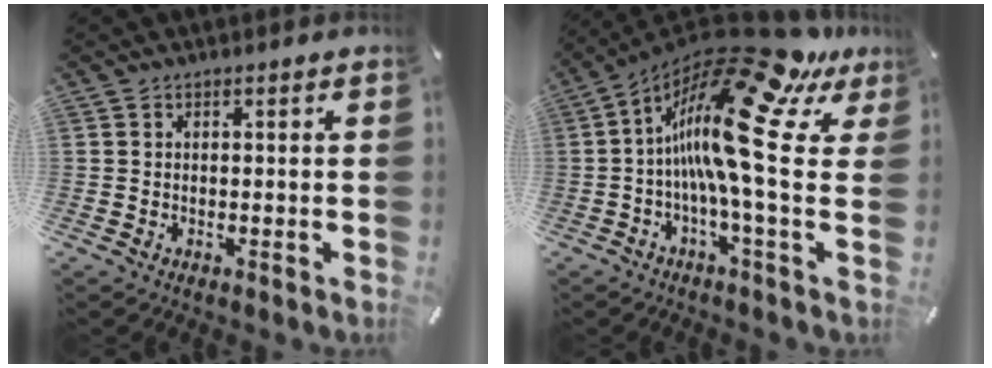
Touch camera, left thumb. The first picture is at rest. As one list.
[{"total": 21.5, "force": [7.6, 3.9, 19.7], "torque": [-0.375, -0.093, 0.117]}]